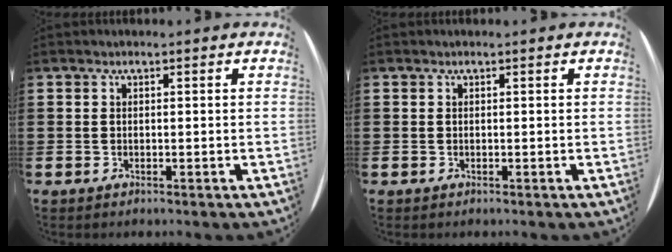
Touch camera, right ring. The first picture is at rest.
{"total": 0.0}